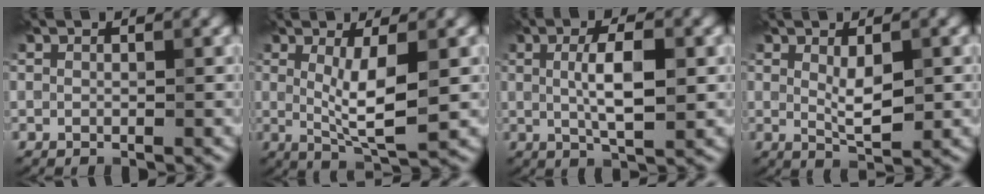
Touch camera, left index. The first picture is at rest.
{"total": 4.9, "force": [0.3, 1.2, 4.7], "torque": [-0.089, -0.011, 0.010]}
{"total": 4.9, "force": [0.3, 1.4, 4.7], "torque": [-0.089, 0.003, 0.006]}
{"total": 3.1, "force": [0.4, 1.0, 2.9], "torque": [-0.056, -0.005, 0.011]}